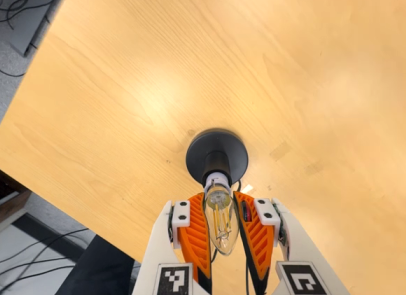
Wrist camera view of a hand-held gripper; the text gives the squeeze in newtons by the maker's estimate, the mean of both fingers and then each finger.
{"total": 18.6, "left": 17.7, "right": 19.4}